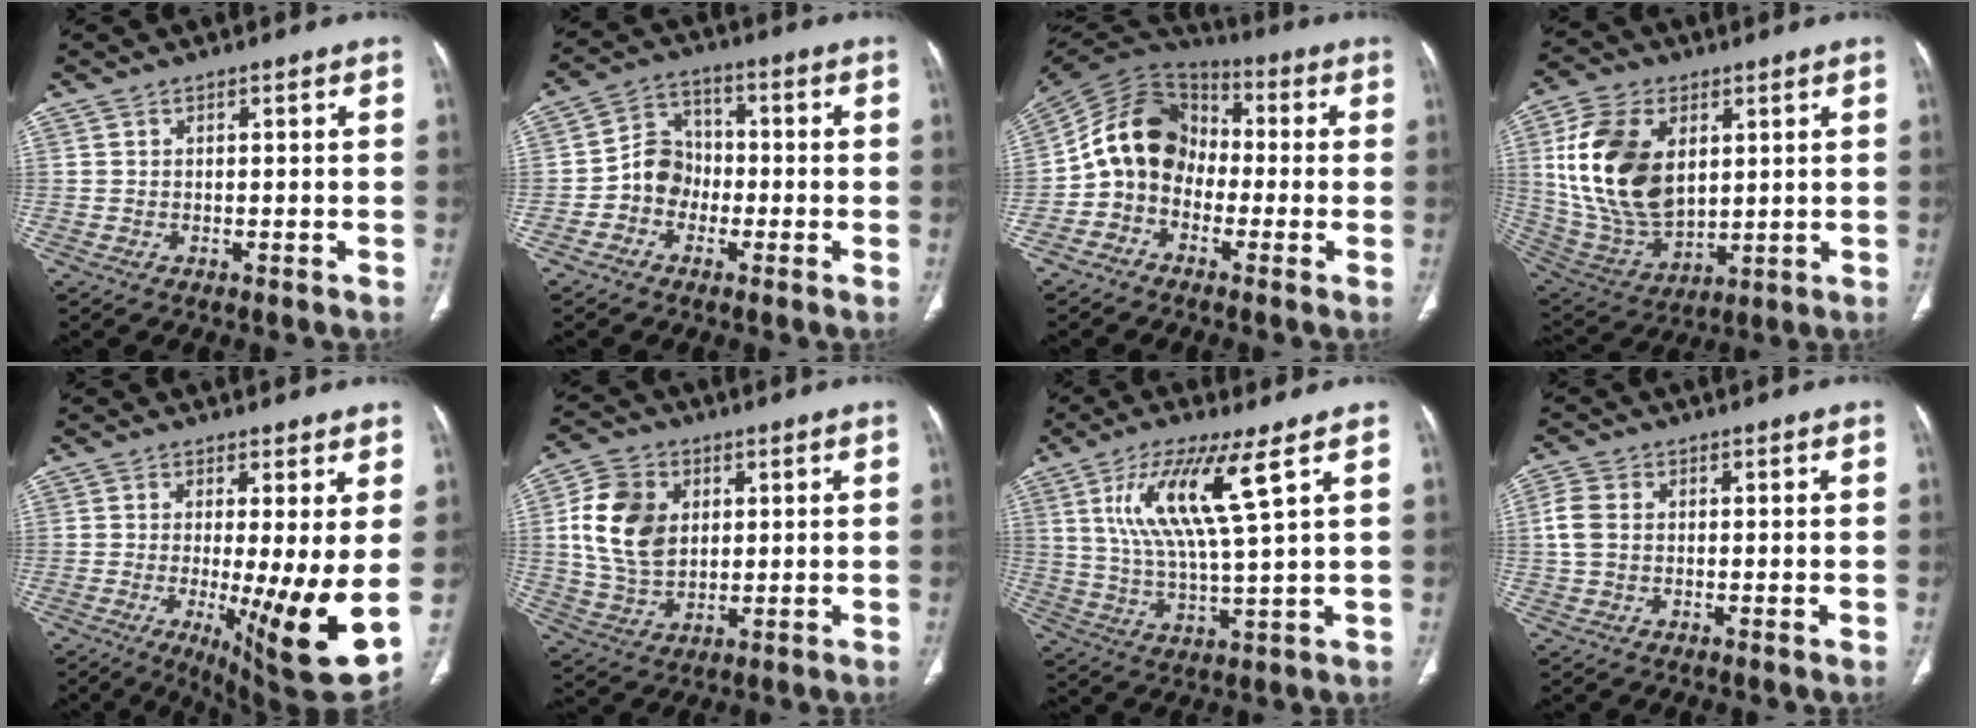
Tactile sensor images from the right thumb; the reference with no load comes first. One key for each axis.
{"total": 7.2, "fx": -2.1, "fy": 6.3, "fz": 2.8, "tx": -0.020, "ty": 0.031, "tz": -0.050}
{"total": 13.1, "fx": -2.0, "fy": 10.5, "fz": 7.6, "tx": -0.117, "ty": 0.056, "tz": -0.054}
{"total": 20.4, "fx": 4.6, "fy": 12.9, "fz": 15.1, "tx": -0.274, "ty": -0.024, "tz": 0.098}
{"total": 13.4, "fx": -1.0, "fy": 2.3, "fz": 13.1, "tx": -0.202, "ty": -0.037, "tz": -0.009}
{"total": 13.1, "fx": 2.7, "fy": 9.5, "fz": 8.6, "tx": -0.140, "ty": -0.009, "tz": 0.052}
{"total": 13.2, "fx": 5.5, "fy": 1.6, "fz": 11.9, "tx": -0.250, "ty": -0.026, "tz": 0.107}
{"total": 4.2, "fx": 0.3, "fy": 2.9, "fz": 3.0, "tx": -0.074, "ty": 0.005, "tz": 0.000}